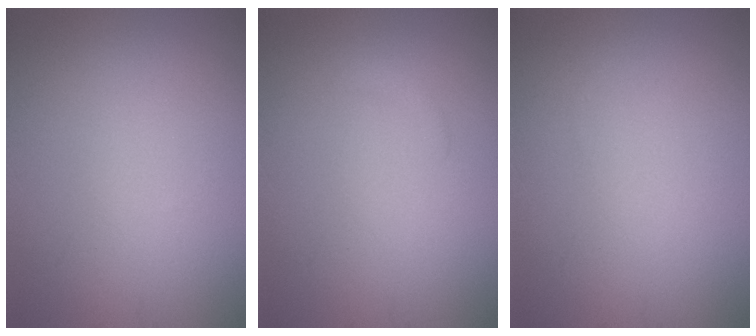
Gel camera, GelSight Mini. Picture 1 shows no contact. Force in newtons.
{"total": 0.6, "press": 0.6, "slide": 0.1}
{"total": 0.0}